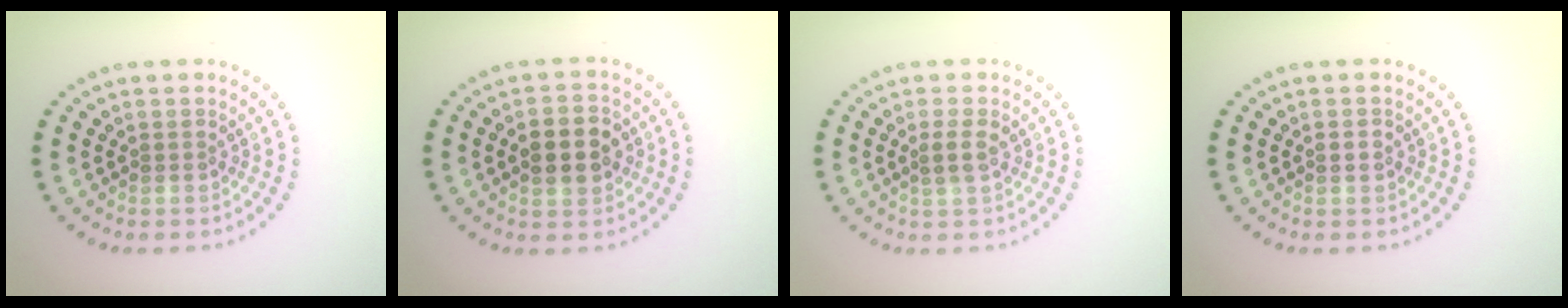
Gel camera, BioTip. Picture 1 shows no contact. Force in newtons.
{"total": 4.4, "press": 4.4, "slide": 0.1}
{"total": 1.4, "press": 1.2, "slide": 0.6}
{"total": 1.1, "press": 1.1, "slide": 0.1}